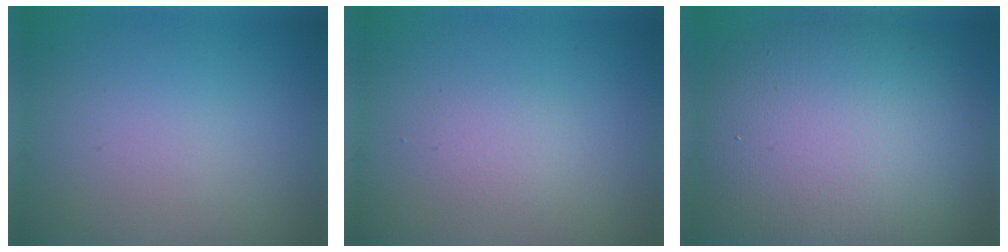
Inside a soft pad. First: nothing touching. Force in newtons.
{"total": 1.1, "press": 1.1, "slide": 0.1}
{"total": 12.3, "press": 12.3, "slide": 0.9}